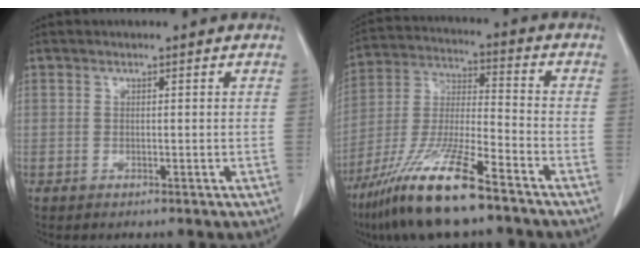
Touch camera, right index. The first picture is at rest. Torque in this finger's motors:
{"motor_torque": [1.07, -1.07, 0.53, 0.21]}